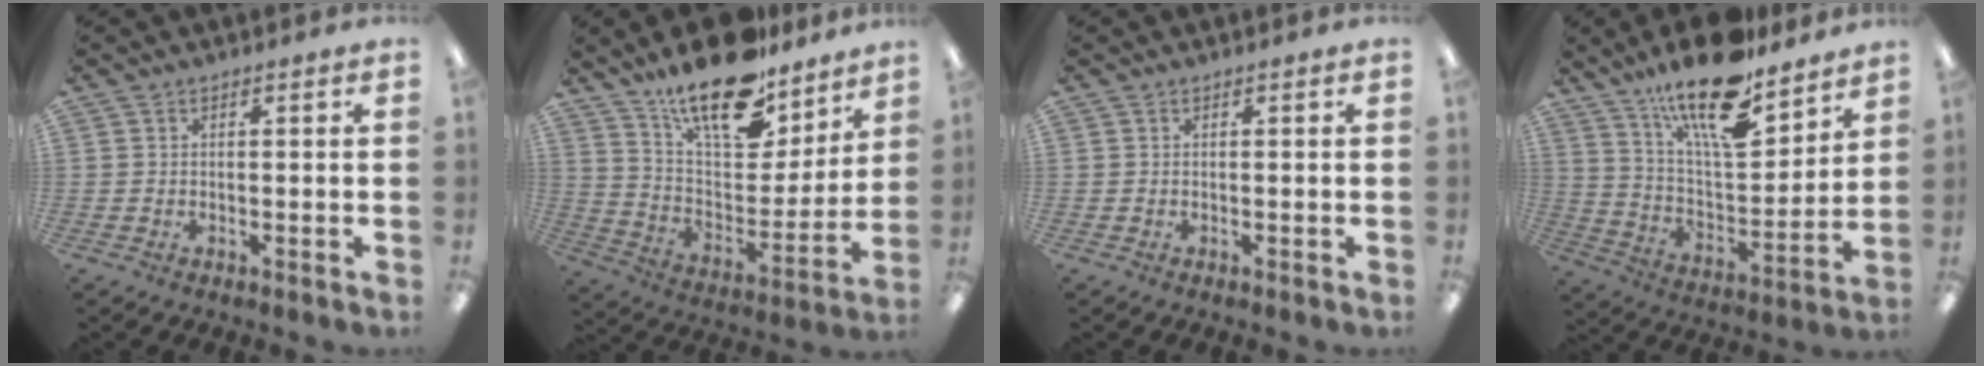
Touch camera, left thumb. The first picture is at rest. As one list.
[{"total": 20.9, "force": [16.6, 7.7, 10.1], "torque": [-0.171, -0.111, 0.289]}, {"total": 0.0}, {"total": 19.6, "force": [14.6, 6.1, 11.5], "torque": [-0.200, -0.089, 0.248]}]